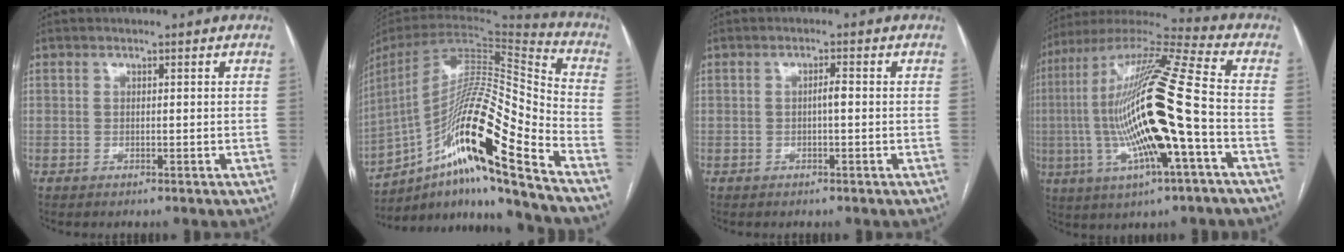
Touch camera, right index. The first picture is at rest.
{"total": 23.7, "force": [-13.6, 0.4, 19.4], "torque": [-0.337, 0.006, -0.242]}
{"total": 1.4, "force": [-0.2, 0.2, 1.4], "torque": [-0.021, 0.003, -0.003]}
{"total": 22.2, "force": [-3.4, 1.8, 21.8], "torque": [-0.452, -0.003, -0.066]}